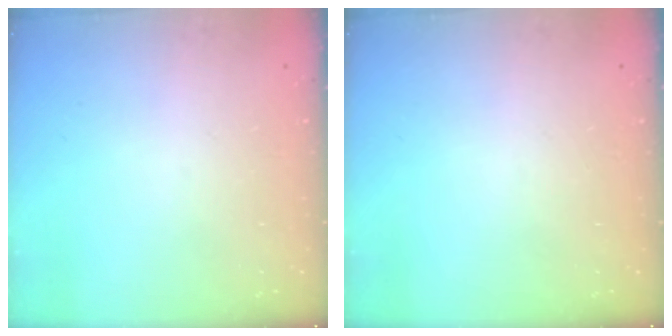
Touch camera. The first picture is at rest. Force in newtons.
{"total": 0.0}